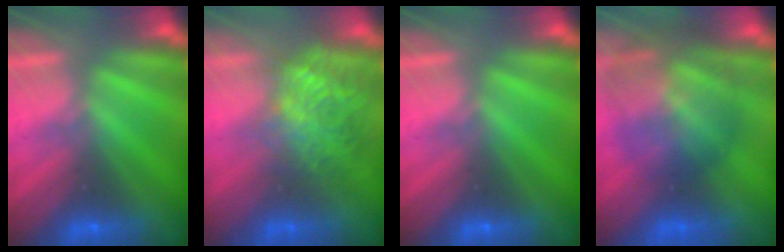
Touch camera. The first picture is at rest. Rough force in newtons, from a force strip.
{"total": 3.4}
{"total": 0.0}
{"total": 7.4}